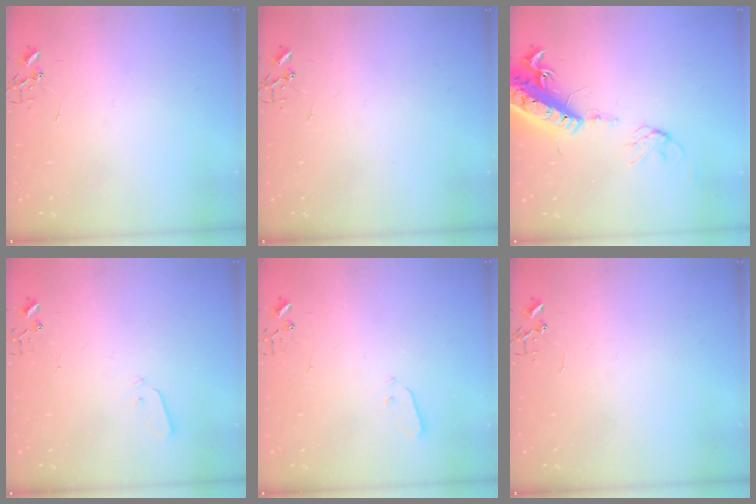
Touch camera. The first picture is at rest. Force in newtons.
{"total": 0.0}
{"total": 18.0, "press": 17.6, "slide": 4.1}
{"total": 3.0, "press": 2.9, "slide": 0.7}
{"total": 3.5, "press": 3.5, "slide": 0.2}
{"total": 0.0}